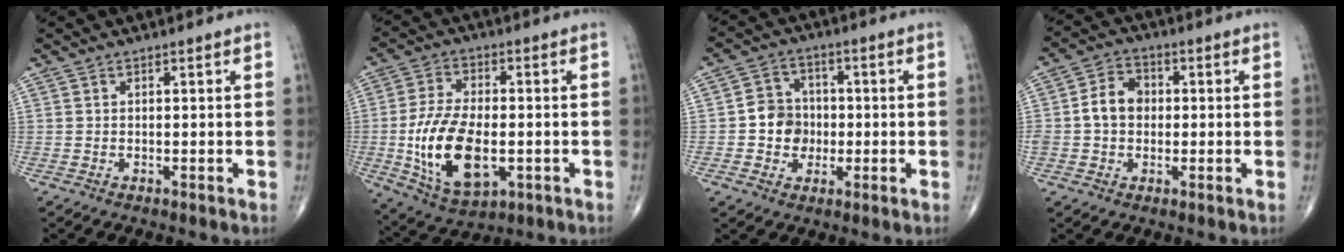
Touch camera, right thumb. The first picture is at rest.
{"total": 16.4, "force": [-2.9, 8.7, 13.6], "torque": [-0.253, -0.001, -0.039]}
{"total": 7.5, "force": [-0.9, 6.7, 3.2], "torque": [-0.018, 0.016, -0.022]}
{"total": 7.1, "force": [-0.1, 5.7, 4.3], "torque": [-0.063, 0.019, -0.008]}